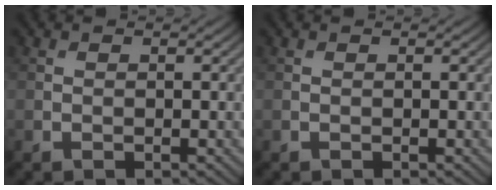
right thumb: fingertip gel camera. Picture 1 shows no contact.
{"total": 0.0}